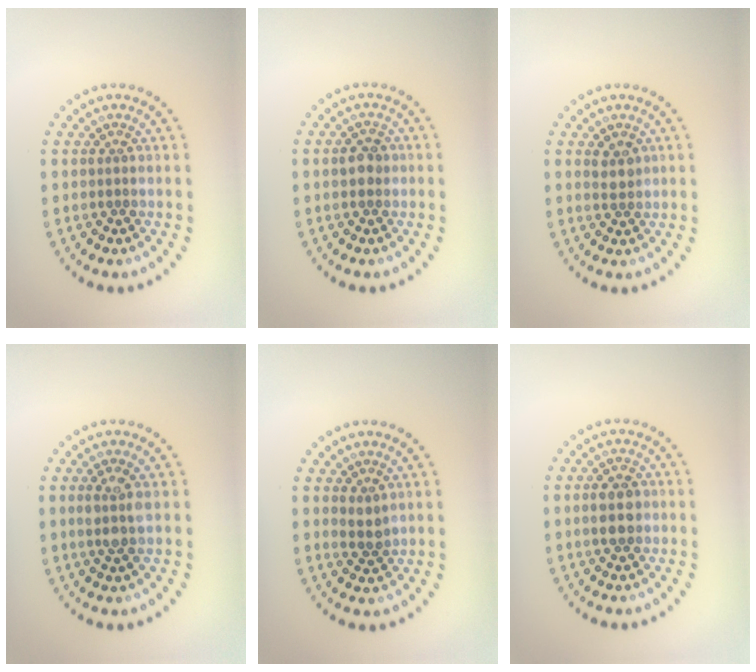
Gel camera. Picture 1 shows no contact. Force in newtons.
{"total": 1.7, "press": 1.7, "slide": 0.2}
{"total": 1.7, "press": 1.4, "slide": 0.8}
{"total": 2.2, "press": 2.0, "slide": 1.0}
{"total": 1.6, "press": 1.4, "slide": 0.8}
{"total": 3.0, "press": 3.0, "slide": 0.0}